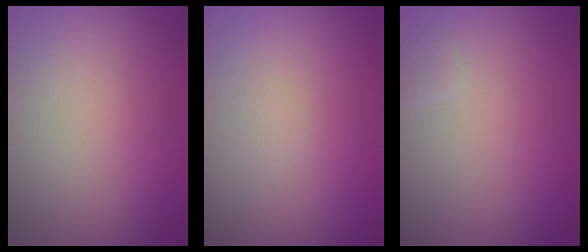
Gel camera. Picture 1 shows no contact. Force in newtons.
{"total": 0.5, "press": 0.5, "slide": 0.0}
{"total": 0.7, "press": 0.7, "slide": 0.0}